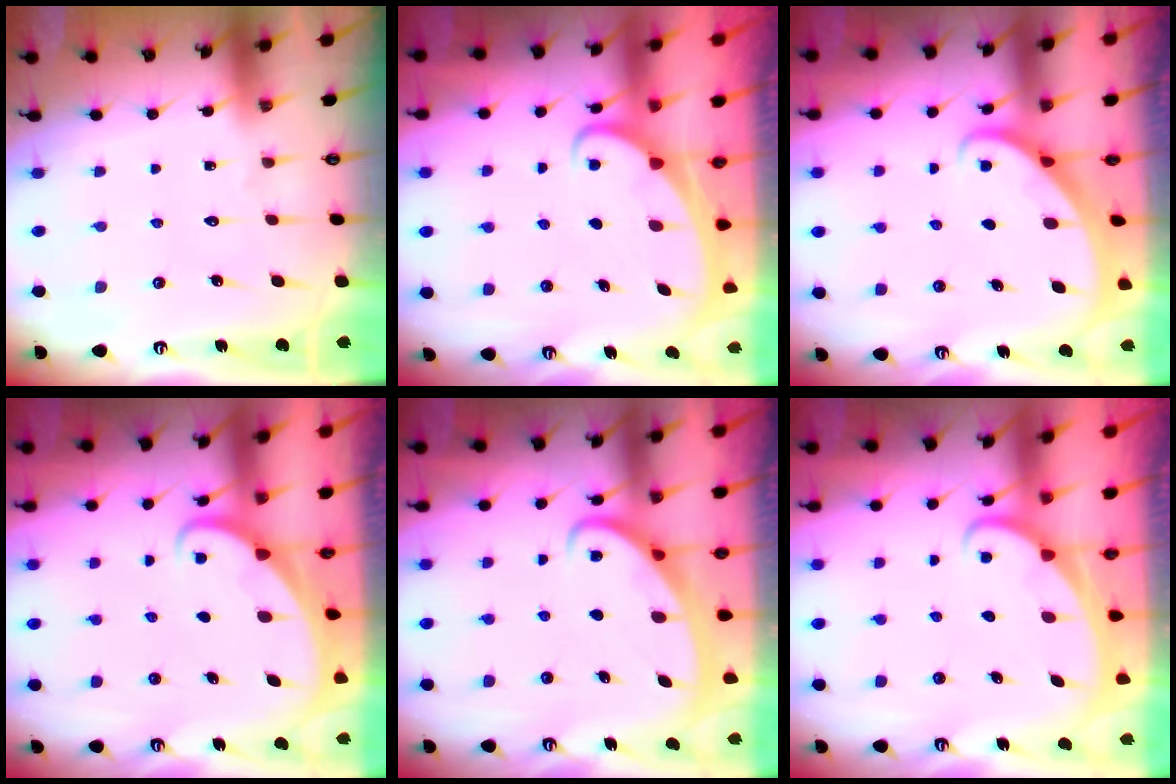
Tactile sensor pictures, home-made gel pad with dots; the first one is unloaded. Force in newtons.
{"total": 1.9, "press": 1.9, "slide": 0.3}
{"total": 1.8, "press": 1.8, "slide": 0.0}
{"total": 1.6, "press": 1.6, "slide": 0.1}
{"total": 2.5, "press": 2.5, "slide": 0.3}
{"total": 1.6, "press": 1.6, "slide": 0.0}